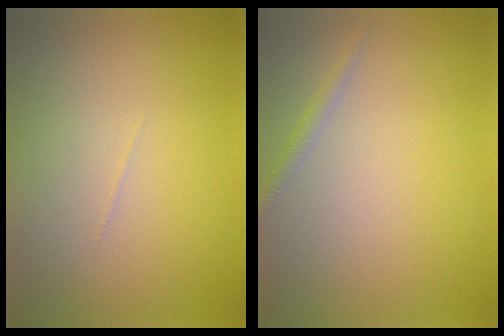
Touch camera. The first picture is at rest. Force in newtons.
{"total": 1.0, "press": 1.0, "slide": 0.0}